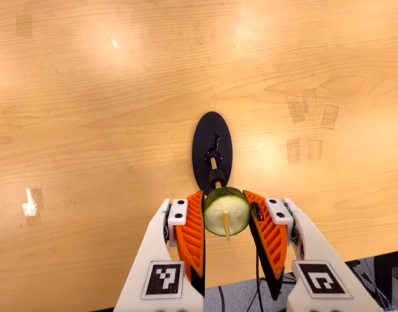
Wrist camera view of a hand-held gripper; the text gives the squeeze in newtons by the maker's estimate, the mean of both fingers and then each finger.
{"total": 11.3, "left": 10.2, "right": 12.5}